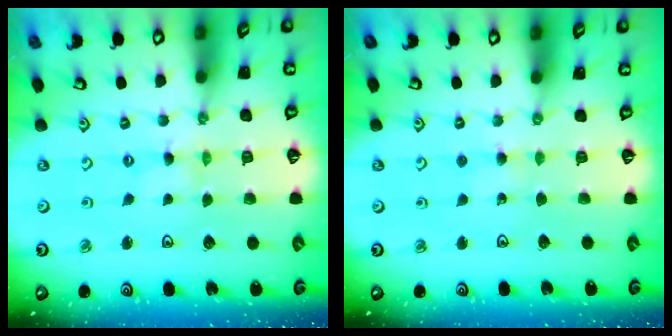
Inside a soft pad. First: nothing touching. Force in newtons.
{"total": 3.7, "press": 3.7, "slide": 0.4}